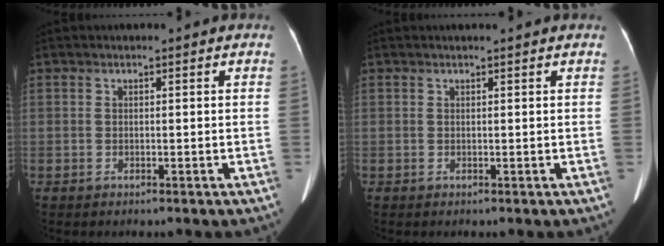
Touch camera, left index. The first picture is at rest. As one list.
[{"total": 1.3, "force": [1.2, -0.1, 0.6], "torque": [-0.008, 0.012, 0.017]}]